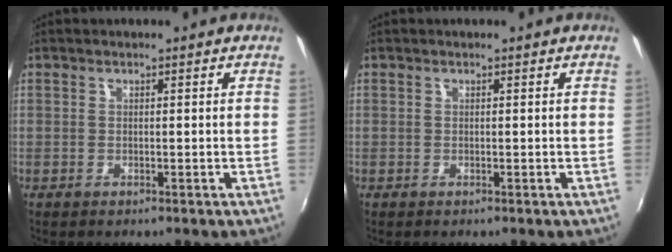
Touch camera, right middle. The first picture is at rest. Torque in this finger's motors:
{"motor_torque": [0.17, -0.13, 0.02, 0.00]}